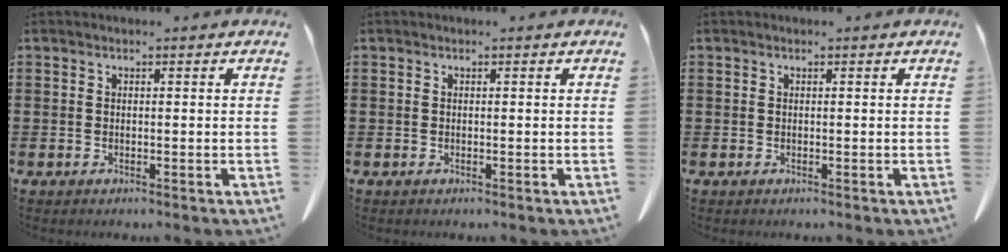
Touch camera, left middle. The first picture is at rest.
{"total": 0.0}
{"total": 0.0}